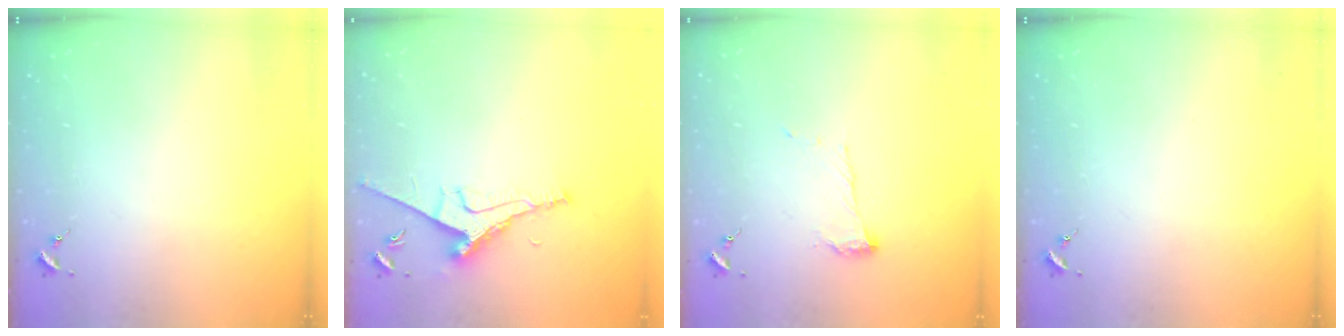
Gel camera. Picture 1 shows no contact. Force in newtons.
{"total": 9.1, "press": 9.0, "slide": 1.4}
{"total": 7.6, "press": 7.6, "slide": 0.4}
{"total": 0.0}